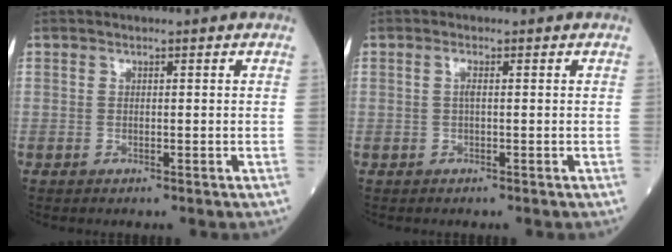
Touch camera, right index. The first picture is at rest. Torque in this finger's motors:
{"motor_torque": [0.34, 0.12, 0.18, 0.04]}